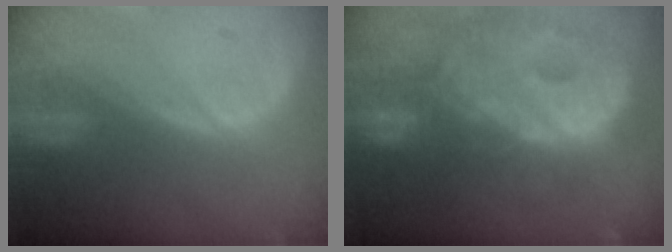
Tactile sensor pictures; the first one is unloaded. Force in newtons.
{"total": 14.2, "press": 12.3, "slide": 7.2}